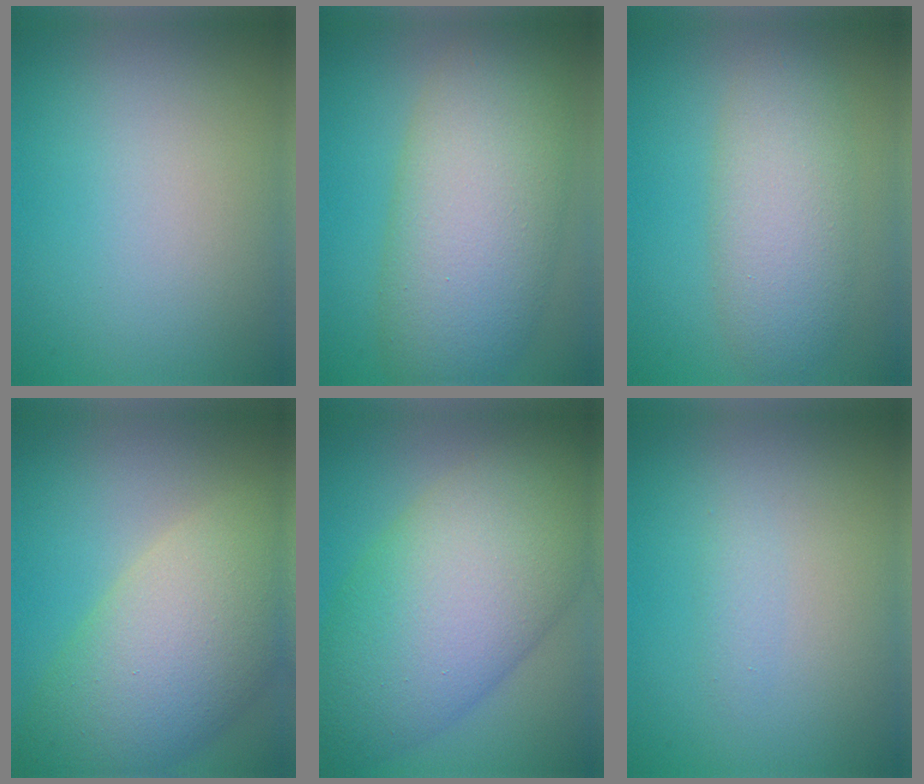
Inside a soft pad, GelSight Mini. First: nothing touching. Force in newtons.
{"total": 9.9, "press": 9.9, "slide": 0.4}
{"total": 5.3, "press": 5.3, "slide": 0.2}
{"total": 10.6, "press": 10.6, "slide": 0.9}
{"total": 13.0, "press": 13.0, "slide": 0.2}
{"total": 0.8, "press": 0.8, "slide": 0.1}